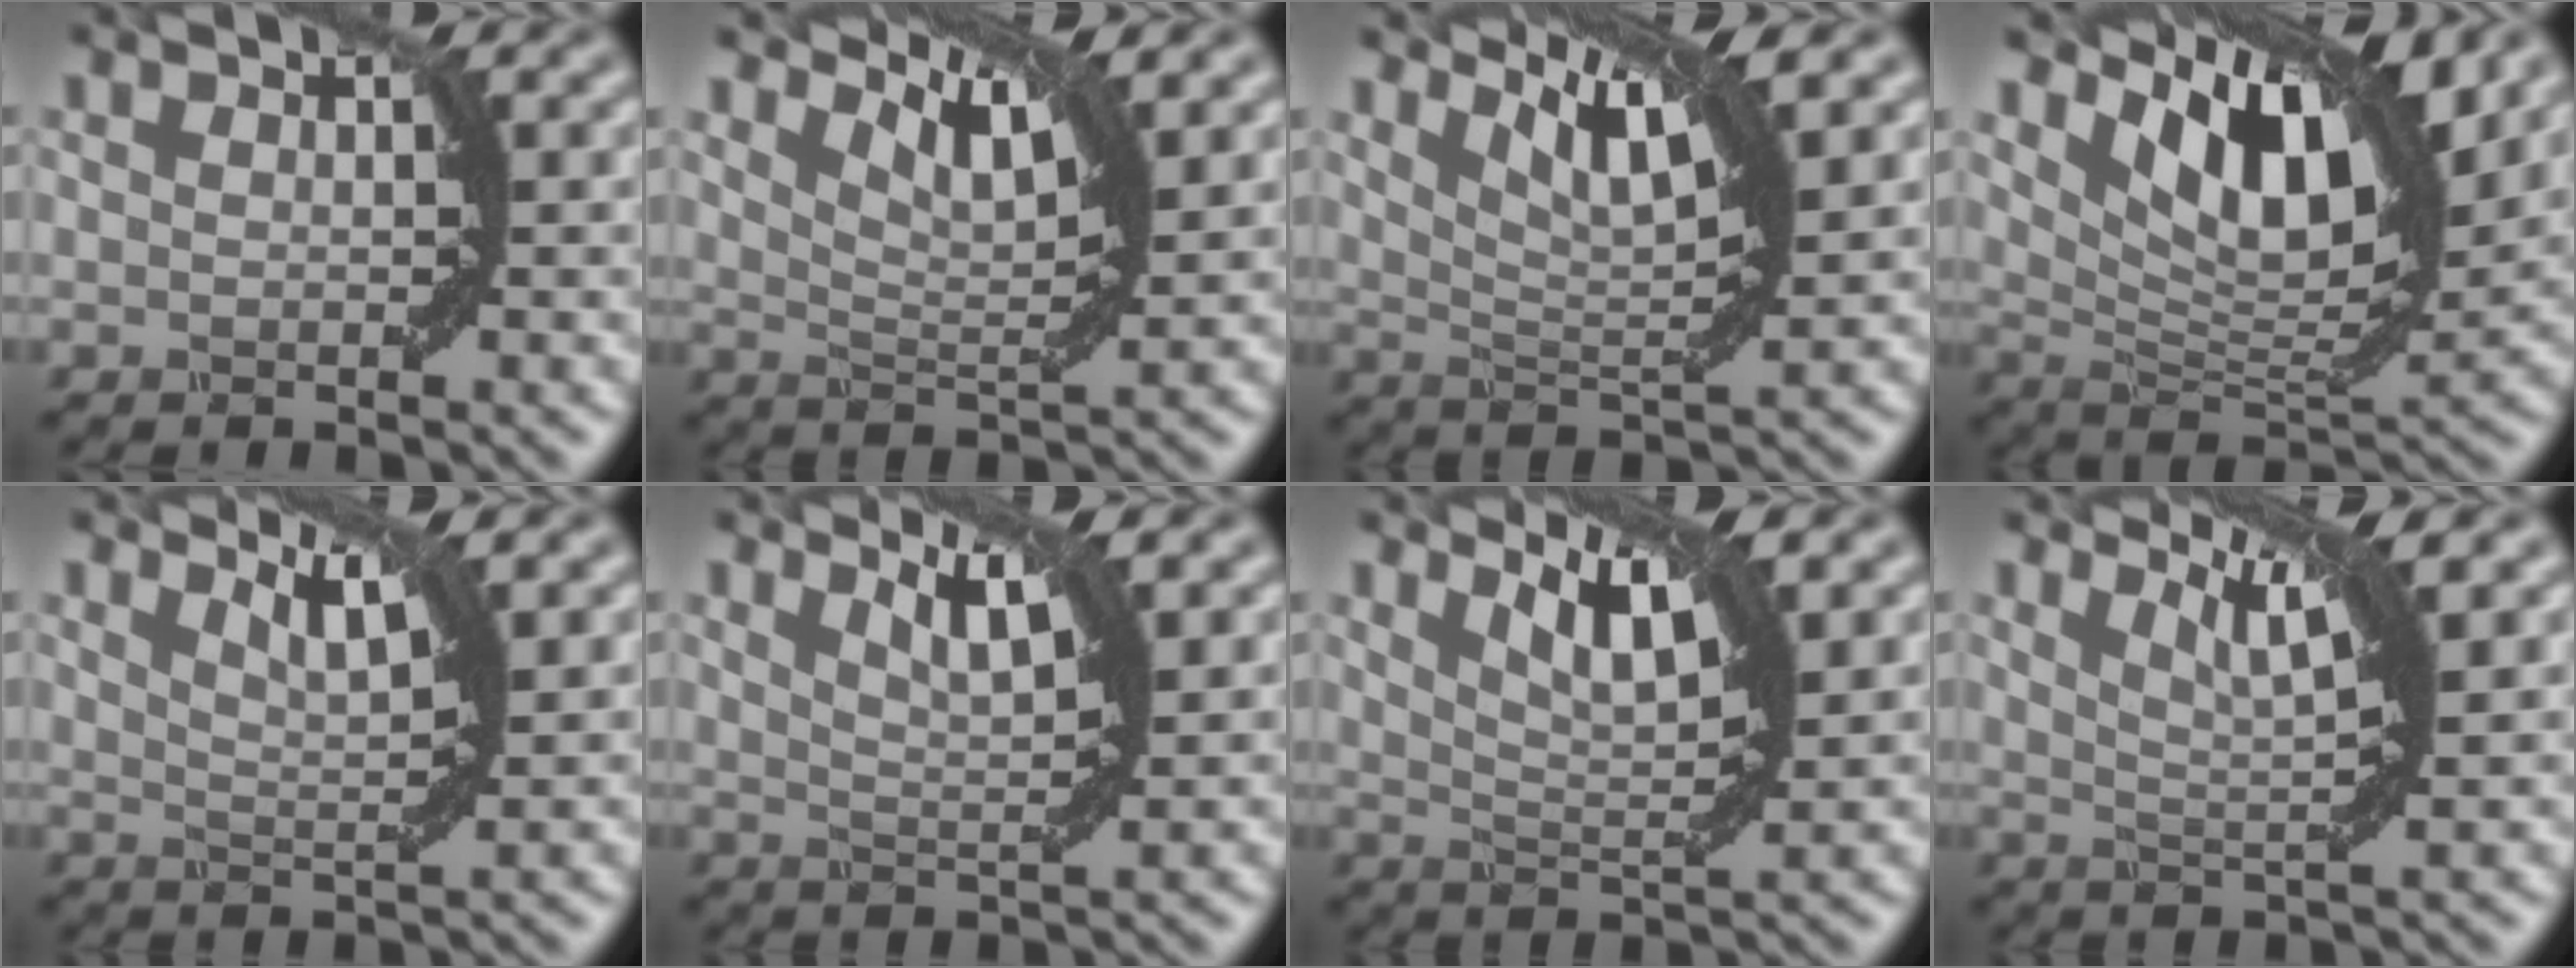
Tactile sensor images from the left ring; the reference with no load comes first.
{"total": 4.9, "force": [3.2, 1.2, 3.5], "torque": [-0.069, 0.005, 0.061]}
{"total": 6.1, "force": [3.7, 1.4, 4.6], "torque": [-0.084, 0.007, 0.072]}
{"total": 9.8, "force": [5.3, 3.8, 7.2], "torque": [-0.123, 0.001, 0.103]}
{"total": 3.4, "force": [2.4, 0.7, 2.2], "torque": [-0.037, 0.004, 0.035]}
{"total": 3.4, "force": [2.2, 0.8, 2.5], "torque": [-0.040, 0.004, 0.037]}
{"total": 4.9, "force": [2.7, 1.3, 3.9], "torque": [-0.071, 0.004, 0.053]}
{"total": 4.7, "force": [2.9, 0.8, 3.6], "torque": [-0.061, 0.006, 0.053]}